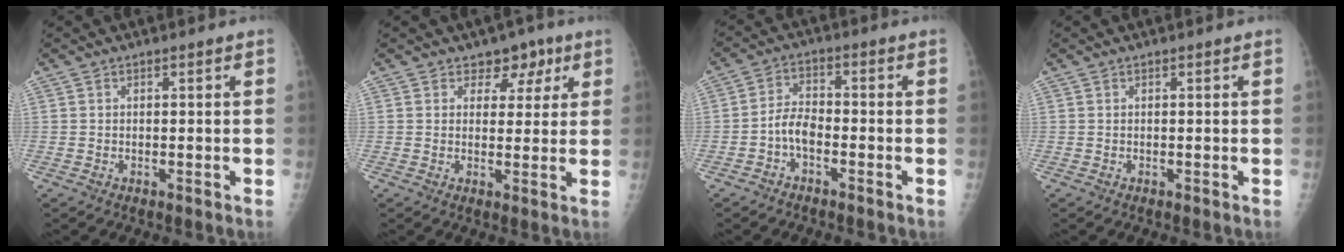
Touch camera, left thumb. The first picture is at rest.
{"total": 4.9, "force": [2.8, 3.7, 1.7], "torque": [0.013, -0.009, 0.036]}
{"total": 4.5, "force": [-2.2, 2.4, 3.2], "torque": [-0.052, 0.024, -0.049]}
{"total": 0.0}